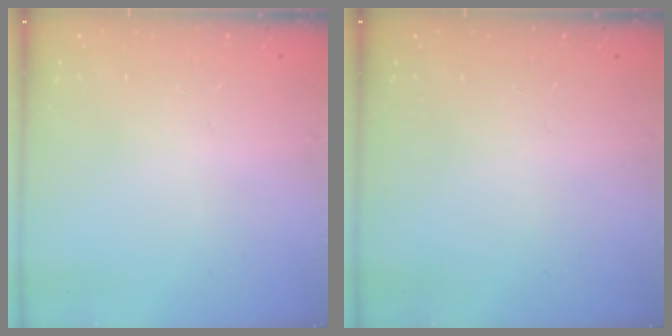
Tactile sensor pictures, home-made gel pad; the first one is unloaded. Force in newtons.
{"total": 0.0}